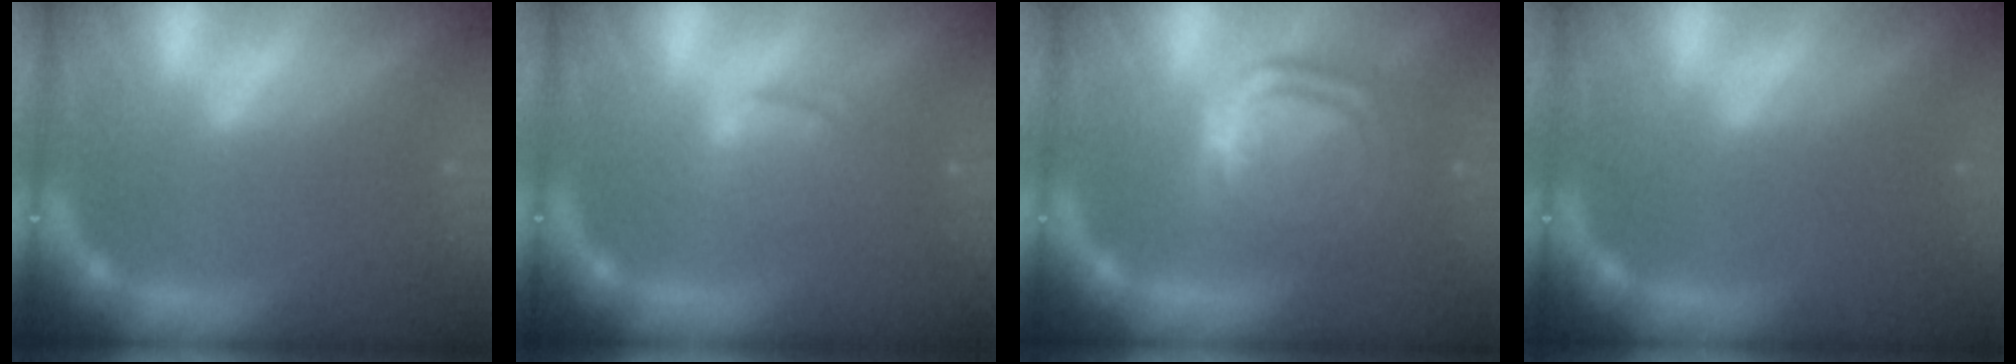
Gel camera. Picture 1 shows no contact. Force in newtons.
{"total": 3.0}
{"total": 10.0}
{"total": 0.0}